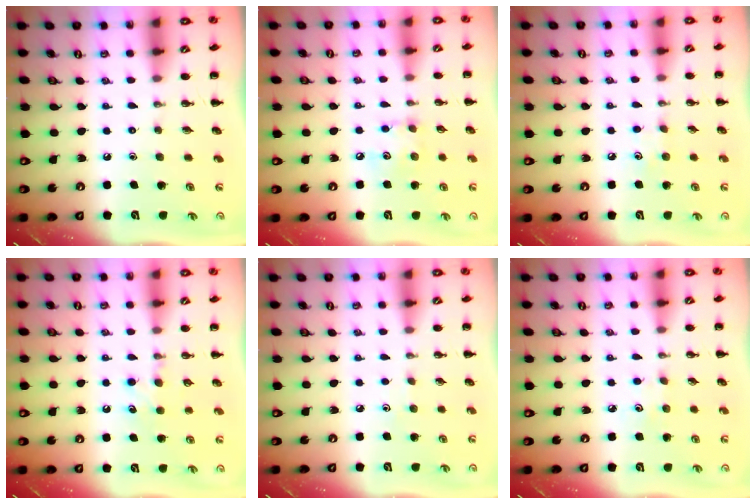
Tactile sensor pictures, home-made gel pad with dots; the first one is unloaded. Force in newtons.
{"total": 5.8, "press": 5.7, "slide": 1.0}
{"total": 6.3, "press": 6.0, "slide": 2.0}
{"total": 6.0, "press": 5.8, "slide": 1.7}
{"total": 2.6, "press": 2.5, "slide": 0.8}
{"total": 4.0, "press": 3.8, "slide": 1.0}